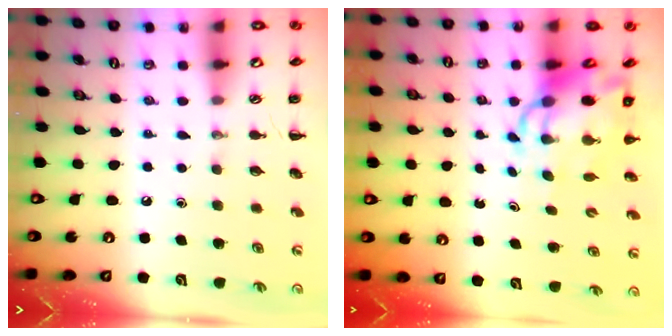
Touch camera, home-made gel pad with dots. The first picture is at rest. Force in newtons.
{"total": 10.0, "press": 9.6, "slide": 2.7}